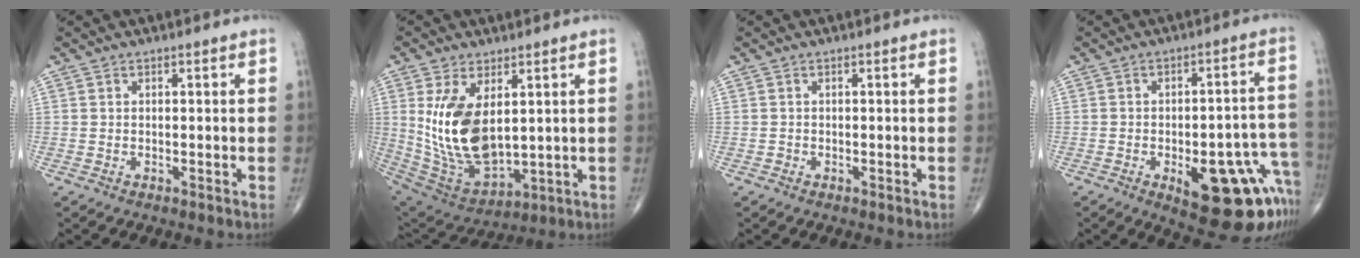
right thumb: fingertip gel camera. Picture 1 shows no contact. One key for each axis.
{"total": 16.1, "fx": 3.1, "fy": 8.6, "fz": 13.2, "tx": -0.244, "ty": -0.021, "tz": 0.085}
{"total": 0.0}
{"total": 18.8, "fx": -8.1, "fy": 7.3, "fz": 15.4, "tx": -0.117, "ty": 0.051, "tz": -0.087}